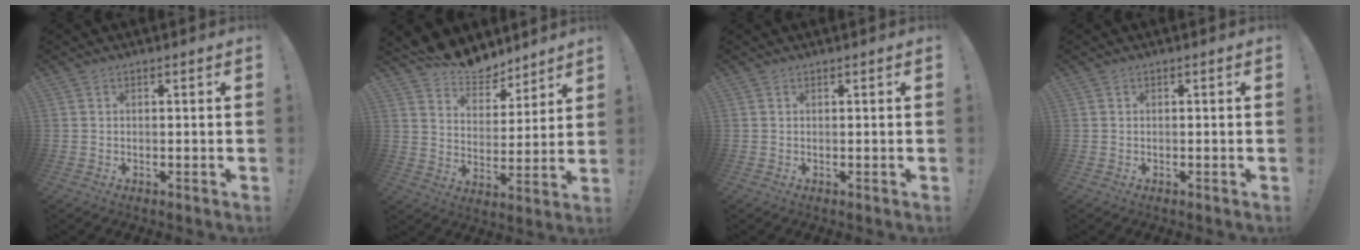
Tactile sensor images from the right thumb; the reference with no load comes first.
{"total": 10.6, "force": [9.3, 4.7, 1.8], "torque": [-0.042, -0.078, 0.177]}
{"total": 0.0}
{"total": 0.0}